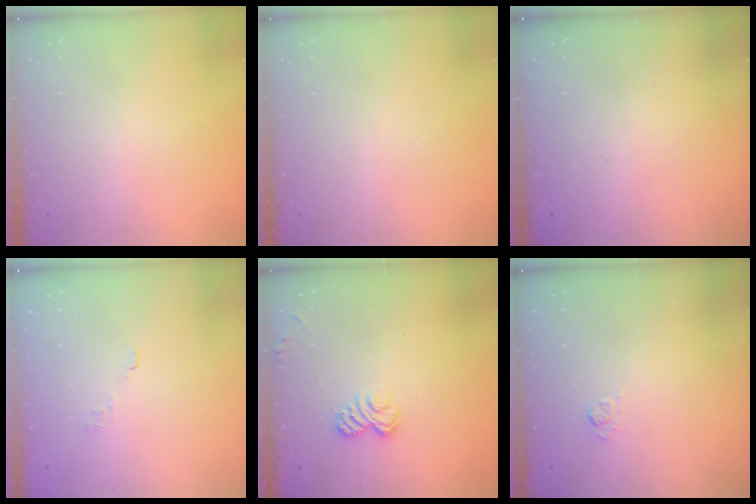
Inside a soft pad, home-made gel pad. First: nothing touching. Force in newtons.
{"total": 0.0}
{"total": 2.3, "press": 2.2, "slide": 0.8}
{"total": 6.5, "press": 6.4, "slide": 1.1}
{"total": 4.7, "press": 4.5, "slide": 1.3}
{"total": 2.7, "press": 2.3, "slide": 1.5}